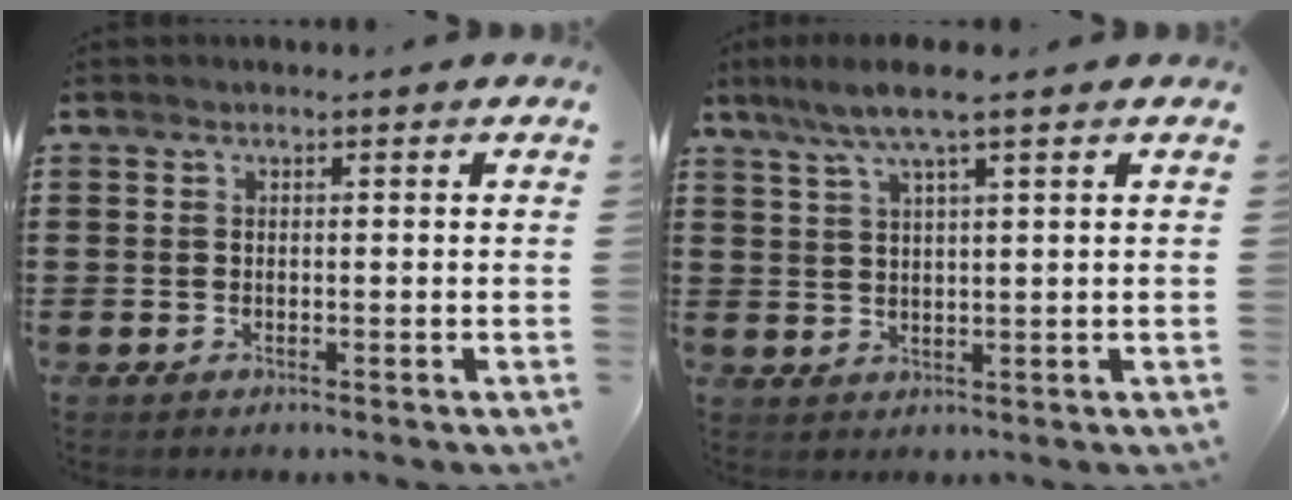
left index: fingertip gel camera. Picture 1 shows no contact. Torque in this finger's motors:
{"motor_torque": [0.51, -0.50, 0.60, 0.20]}